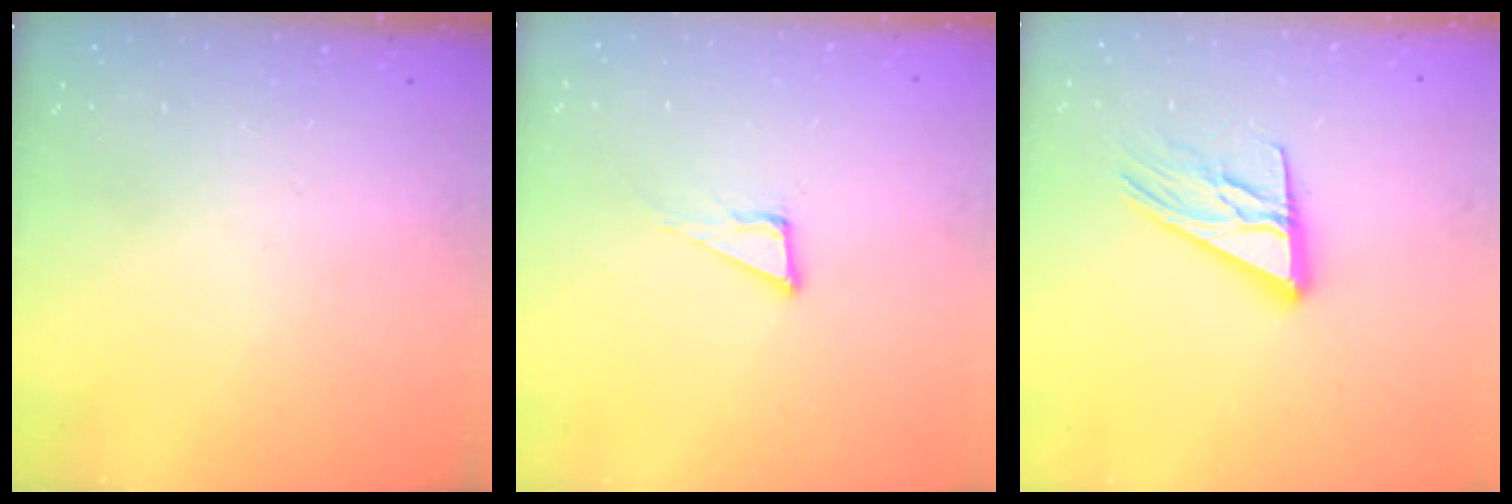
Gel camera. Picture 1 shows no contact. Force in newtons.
{"total": 5.5, "press": 4.7, "slide": 2.8}
{"total": 14.9, "press": 14.6, "slide": 2.9}